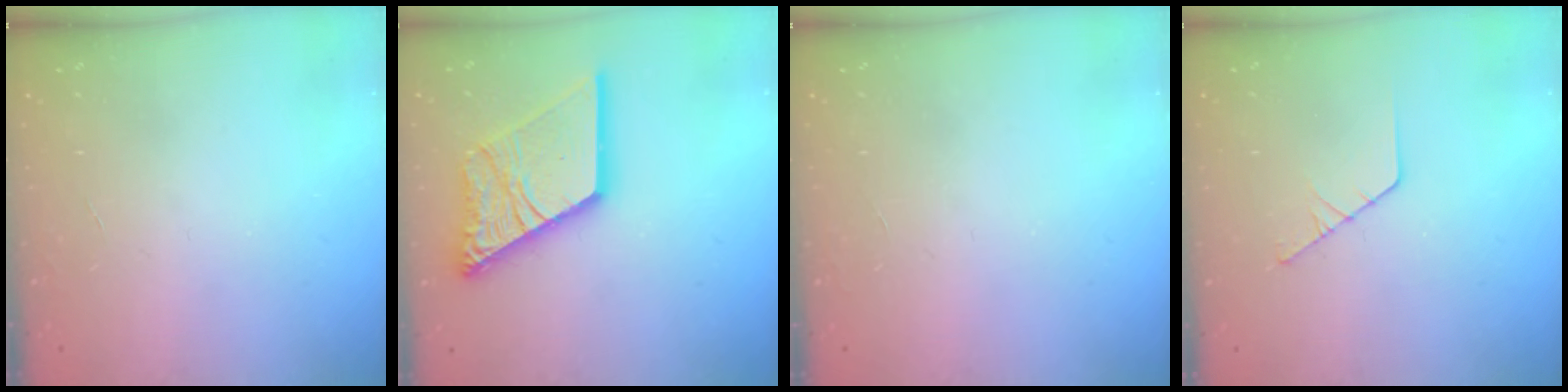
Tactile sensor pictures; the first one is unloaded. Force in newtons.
{"total": 20.4, "press": 20.3, "slide": 2.4}
{"total": 0.0}
{"total": 2.9, "press": 2.9, "slide": 0.3}